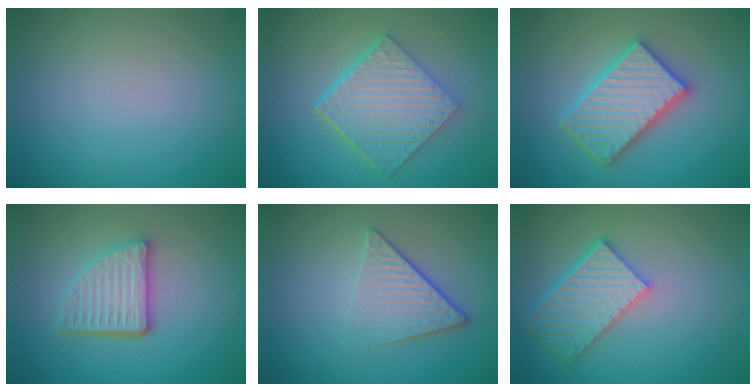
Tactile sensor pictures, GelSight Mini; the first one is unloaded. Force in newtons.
{"total": 6.4, "press": 4.5, "slide": 4.6}
{"total": 5.5, "press": 5.5, "slide": 0.9}
{"total": 4.6, "press": 3.4, "slide": 3.1}
{"total": 4.6, "press": 2.9, "slide": 3.6}
{"total": 5.8, "press": 4.5, "slide": 3.6}